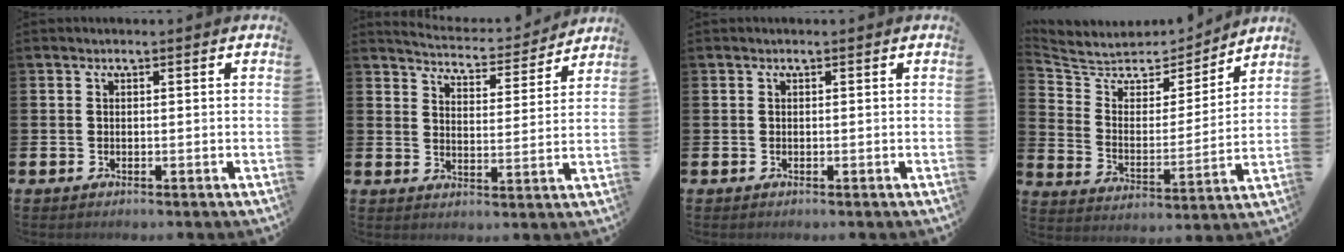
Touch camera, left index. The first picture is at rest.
{"total": 5.2, "force": [5.1, 0.5, 0.4], "torque": [-0.029, -0.041, 0.087]}
{"total": 0.0}
{"total": 6.2, "force": [5.6, 2.6, 0.5], "torque": [-0.058, -0.052, 0.095]}